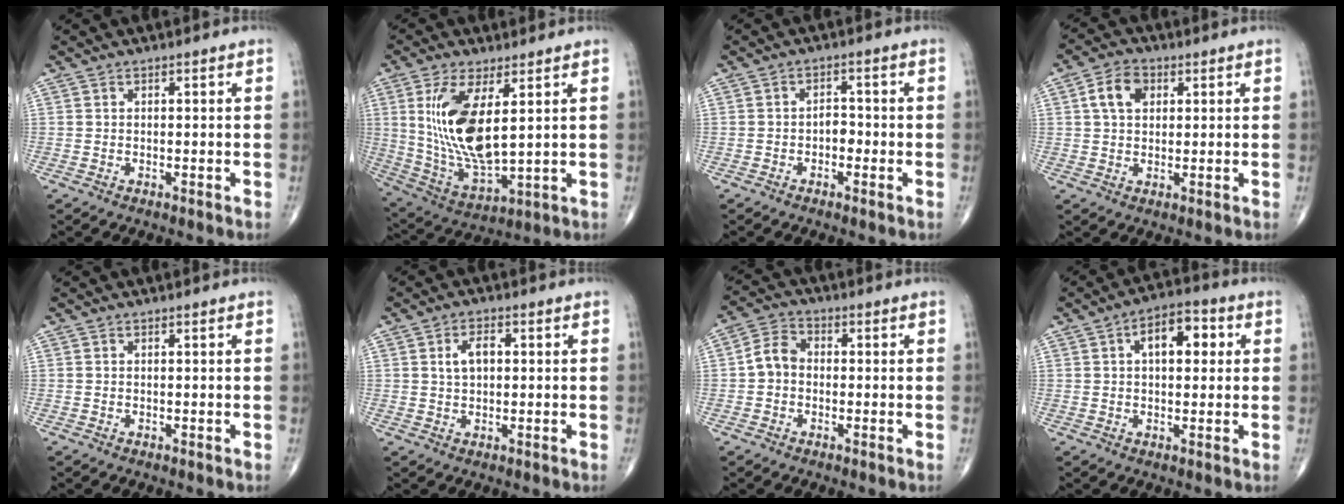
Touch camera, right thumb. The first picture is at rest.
{"total": 15.7, "force": [3.7, 6.2, 13.9], "torque": [-0.278, -0.026, 0.086]}
{"total": 2.6, "force": [-0.9, 1.6, 1.8], "torque": [-0.012, 0.012, -0.020]}
{"total": 6.1, "force": [1.8, 4.2, 4.0], "torque": [-0.064, 0.007, 0.027]}
{"total": 0.0}
{"total": 4.3, "force": [0.8, 2.5, 3.3], "torque": [-0.059, 0.006, 0.013]}
{"total": 5.4, "force": [-0.6, 4.3, 3.1], "torque": [-0.047, 0.019, -0.023]}
{"total": 8.7, "force": [2.1, 4.7, 7.0], "torque": [-0.078, 0.018, 0.024]}